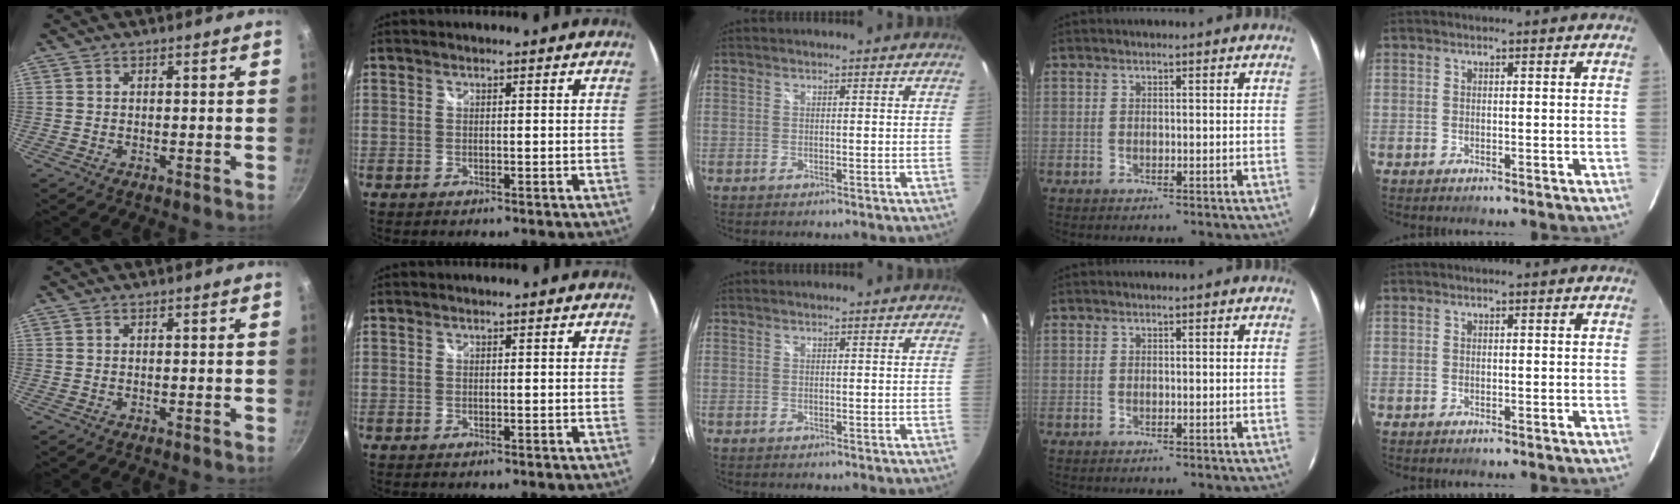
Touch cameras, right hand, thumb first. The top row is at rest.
{}